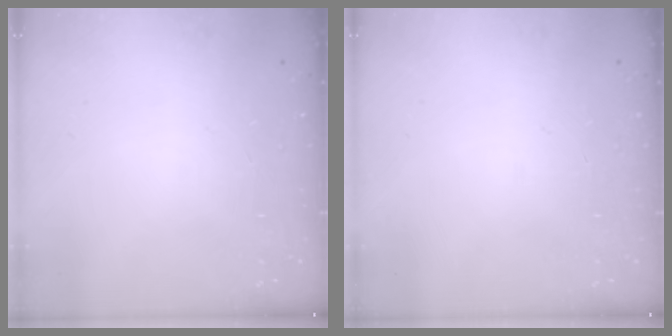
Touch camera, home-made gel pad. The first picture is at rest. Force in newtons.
{"total": 0.0}